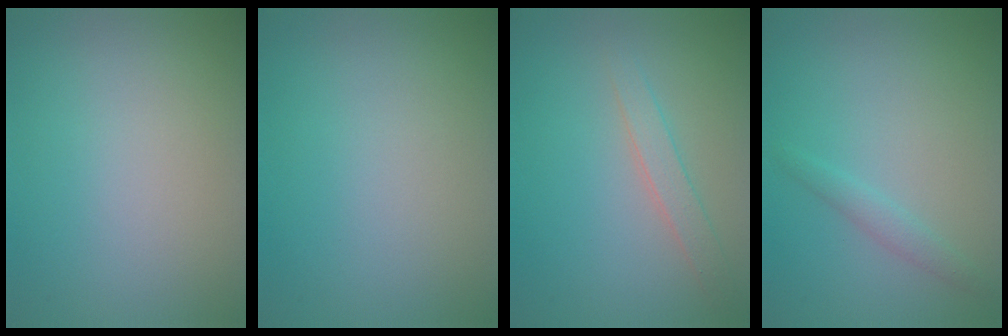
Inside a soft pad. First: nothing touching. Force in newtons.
{"total": 0.0}
{"total": 1.8, "press": 1.8, "slide": 0.1}
{"total": 1.3, "press": 1.3, "slide": 0.1}